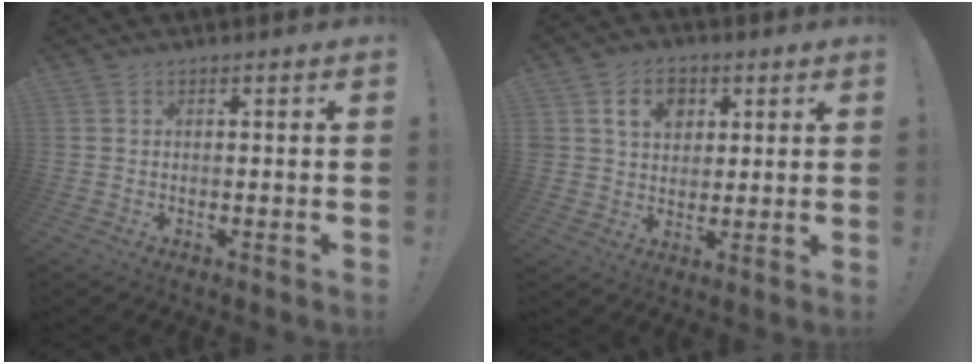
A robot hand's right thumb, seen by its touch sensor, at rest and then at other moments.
{"total": 9.3, "force": [3.9, 7.5, 4.0], "torque": [-0.060, -0.006, 0.074]}